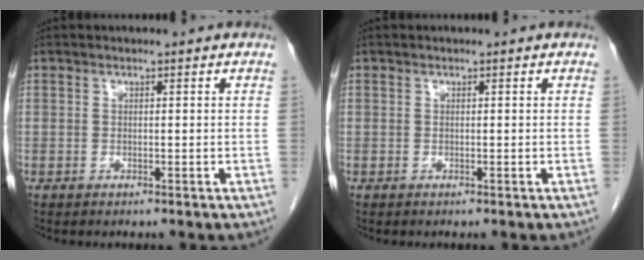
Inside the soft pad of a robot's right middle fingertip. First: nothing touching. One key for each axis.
{"total": 0.0}